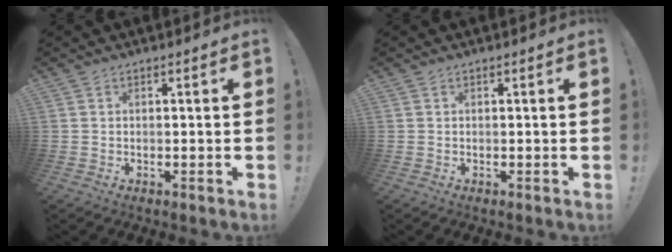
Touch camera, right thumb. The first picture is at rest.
{"total": 0.0}